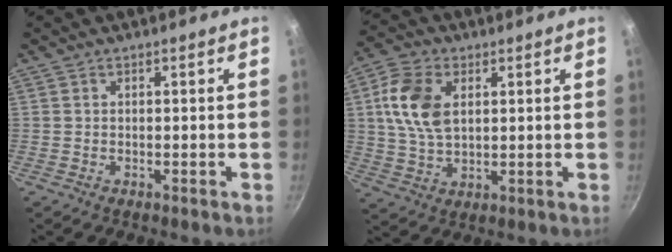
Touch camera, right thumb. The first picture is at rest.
{"total": 11.2, "force": [2.7, 7.1, 8.3], "torque": [-0.148, 0.001, 0.049]}